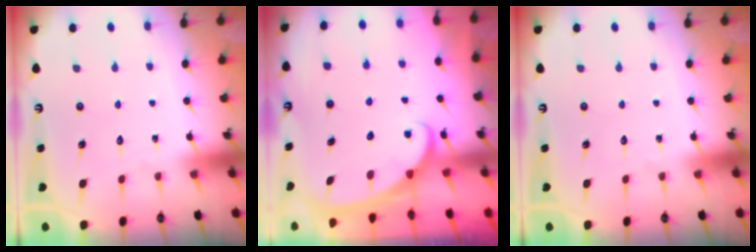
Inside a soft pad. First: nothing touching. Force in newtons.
{"total": 2.6, "press": 2.6, "slide": 0.3}
{"total": 0.0}